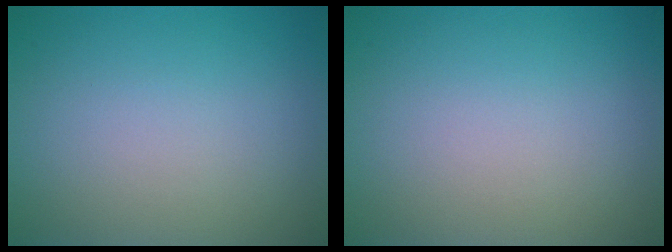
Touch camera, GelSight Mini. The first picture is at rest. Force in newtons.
{"total": 0.0}